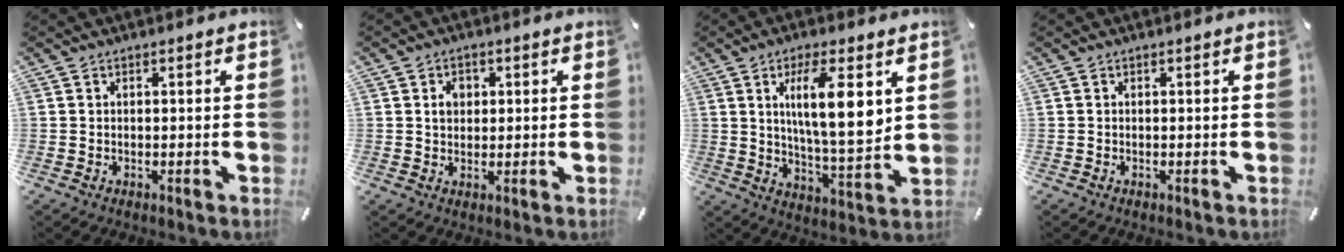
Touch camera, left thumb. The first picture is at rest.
{"total": 3.4, "force": [0.7, 3.0, 1.4], "torque": [-0.019, 0.003, 0.007]}
{"total": 13.9, "force": [4.7, 3.7, 12.5], "torque": [-0.206, -0.016, 0.071]}
{"total": 0.0}